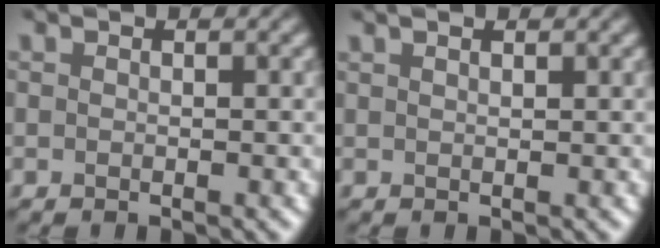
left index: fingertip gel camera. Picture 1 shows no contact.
{"total": 0.8, "force": [0.6, -0.1, 0.5], "torque": [-0.010, 0.003, 0.009]}